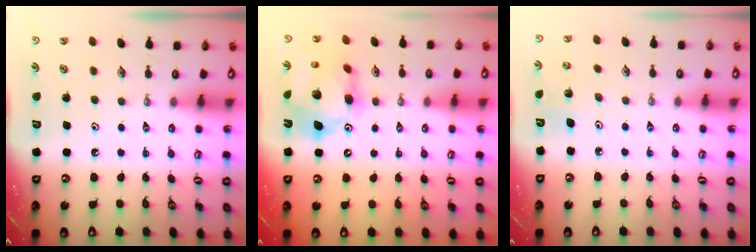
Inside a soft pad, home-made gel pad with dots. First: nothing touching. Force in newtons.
{"total": 16.7, "press": 16.6, "slide": 1.8}
{"total": 4.7, "press": 4.7, "slide": 0.7}